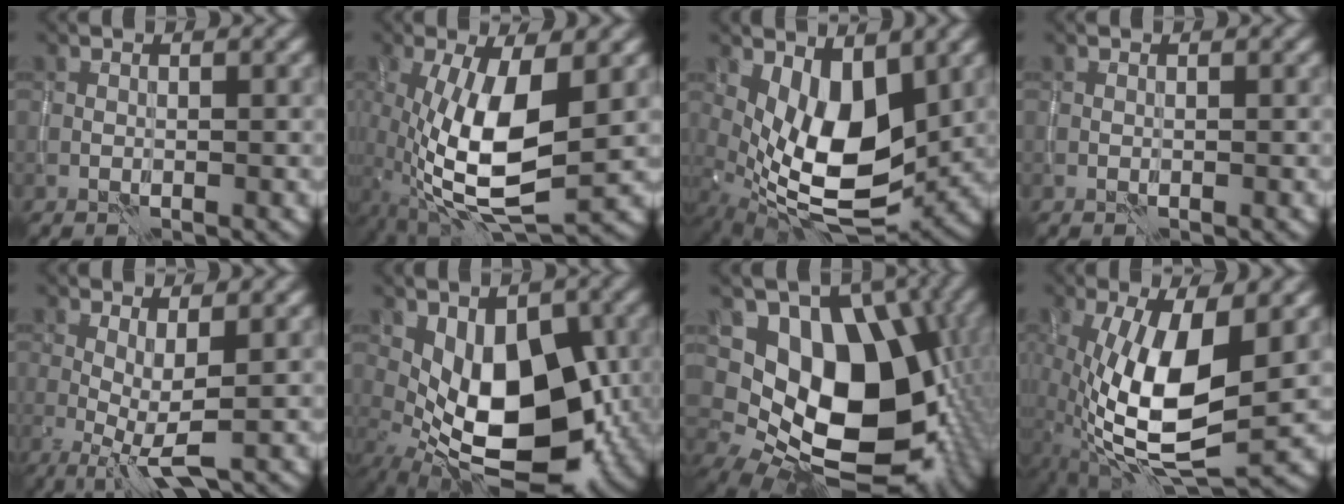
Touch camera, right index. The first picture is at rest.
{"total": 10.4, "force": [-0.8, 3.9, 9.6], "torque": [-0.195, -0.014, -0.015]}
{"total": 7.7, "force": [1.2, 3.8, 6.6], "torque": [-0.127, -0.016, 0.026]}
{"total": 0.0}
{"total": 4.0, "force": [-0.4, 1.0, 3.9], "torque": [-0.066, -0.009, -0.007]}
{"total": 10.8, "force": [-1.1, 6.1, 8.9], "torque": [-0.142, -0.008, -0.016]}
{"total": 15.3, "force": [0.9, 10.9, 10.7], "torque": [-0.149, -0.014, 0.018]}
{"total": 11.7, "force": [-0.8, 4.4, 10.8], "torque": [-0.208, -0.009, -0.020]}